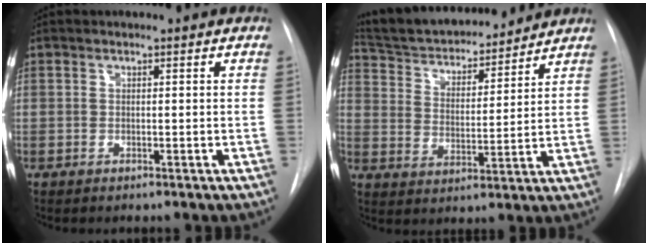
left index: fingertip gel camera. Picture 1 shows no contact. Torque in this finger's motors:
{"motor_torque": [0.01, -0.47, 0.14, 0.03]}